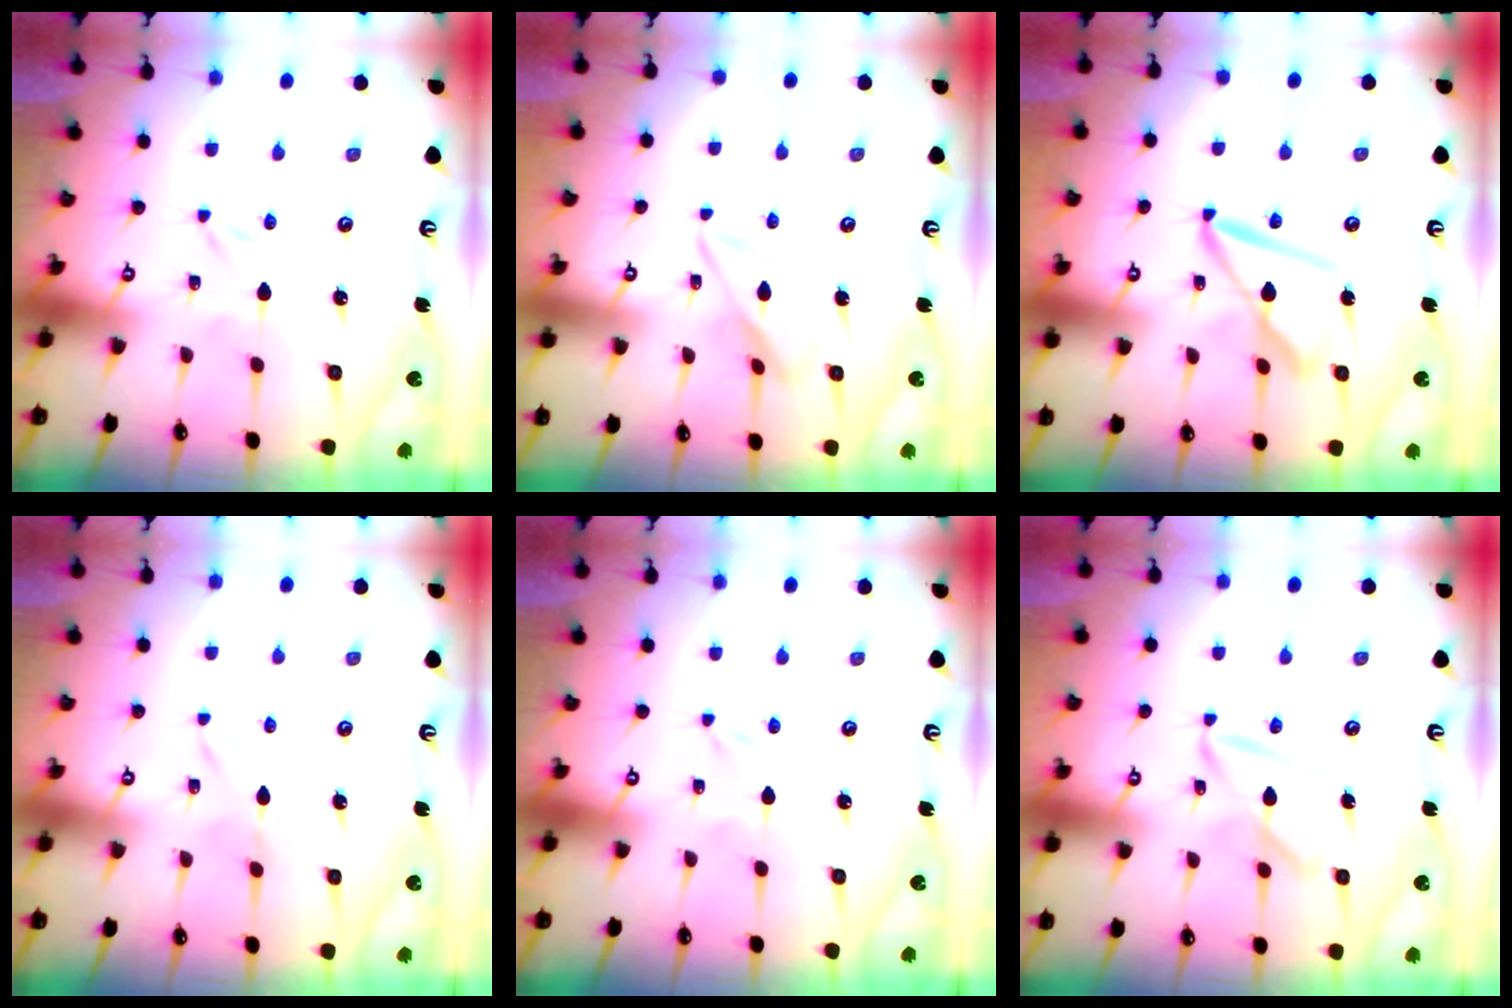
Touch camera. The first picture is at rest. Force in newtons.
{"total": 8.6, "press": 8.6, "slide": 0.8}
{"total": 13.0, "press": 12.9, "slide": 1.2}
{"total": 1.6, "press": 1.5, "slide": 0.2}
{"total": 0.0}
{"total": 10.8, "press": 10.7, "slide": 0.9}